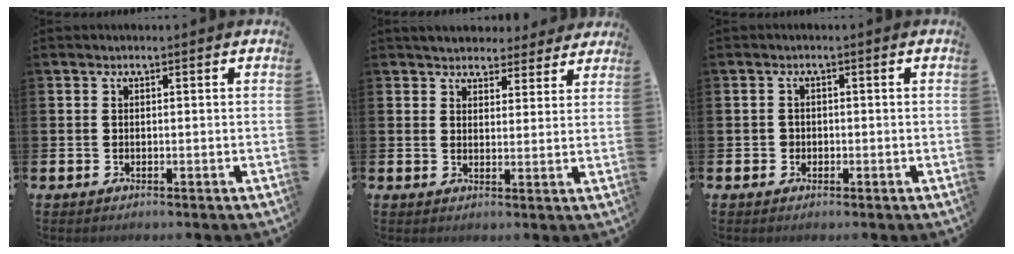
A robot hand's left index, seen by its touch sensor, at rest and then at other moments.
{"total": 4.4, "force": [4.1, 1.6, 0.1], "torque": [-0.008, -0.028, 0.072]}
{"total": 1.2, "force": [-0.3, 1.2, 0.2], "torque": [-0.004, 0.005, -0.008]}